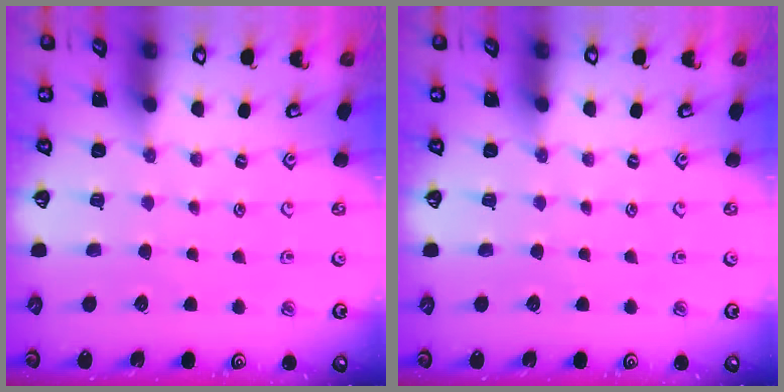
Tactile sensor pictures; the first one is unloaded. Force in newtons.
{"total": 0.0}